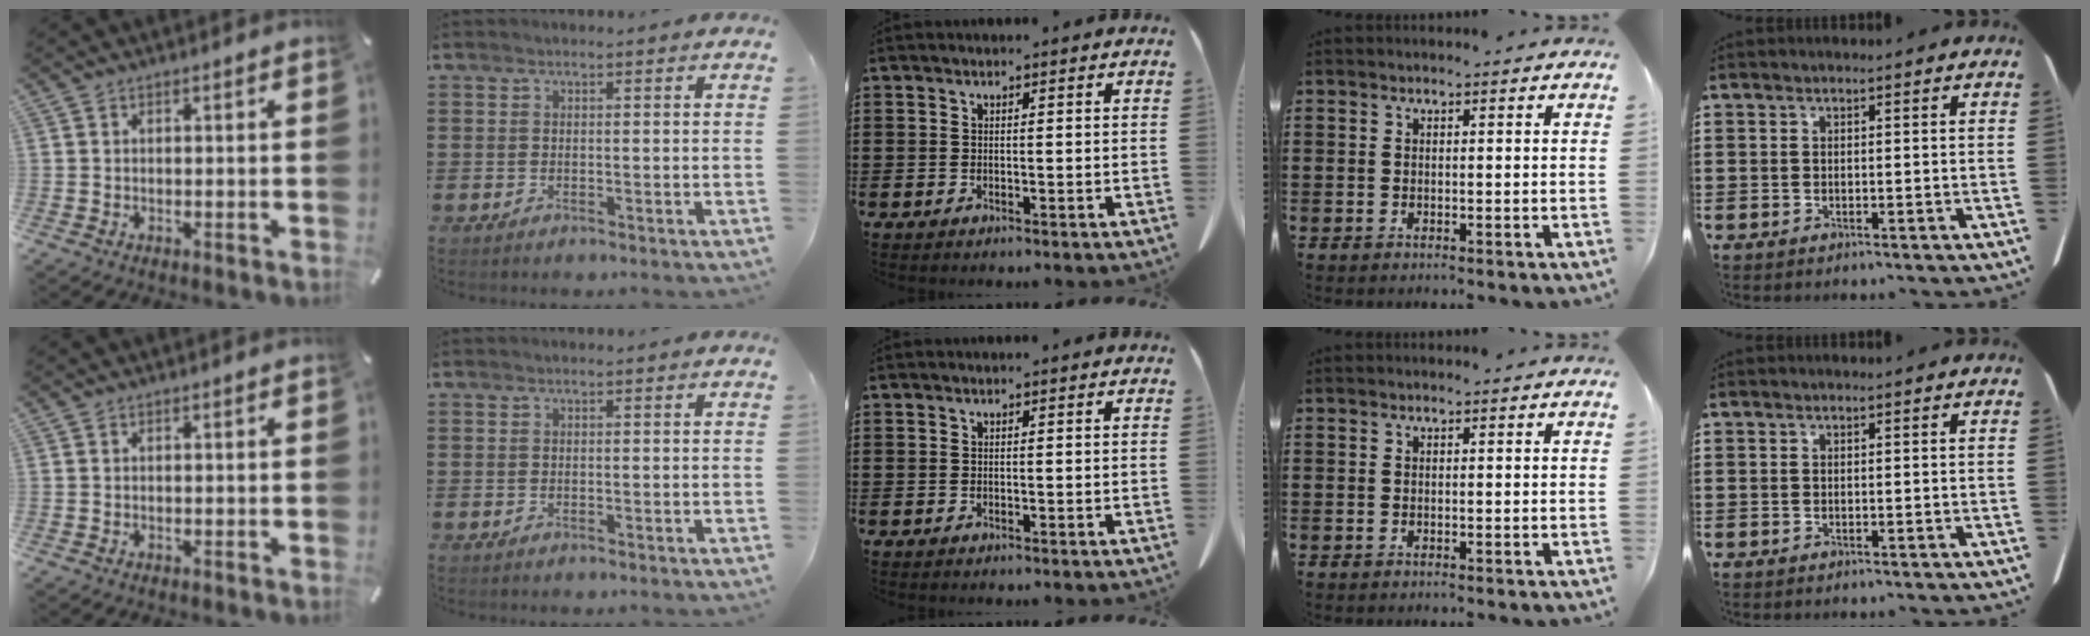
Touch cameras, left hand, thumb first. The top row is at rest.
{}